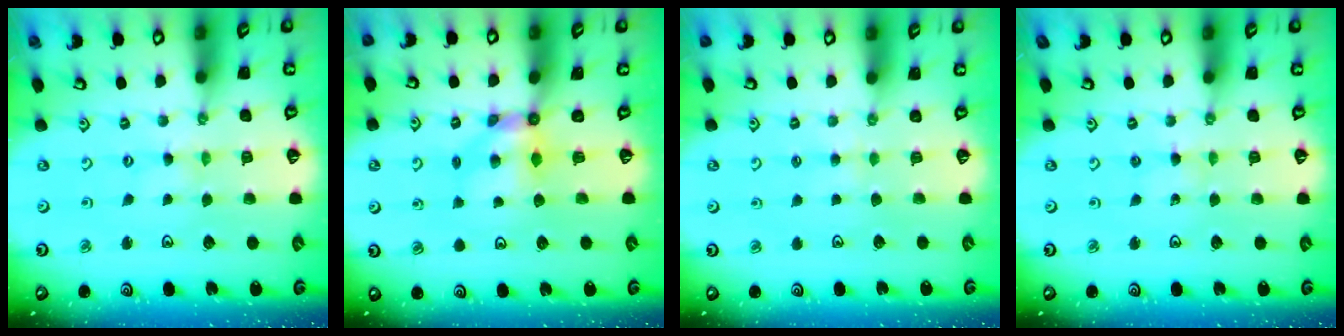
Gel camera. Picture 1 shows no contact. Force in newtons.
{"total": 5.1, "press": 5.1, "slide": 0.2}
{"total": 1.9, "press": 1.9, "slide": 0.4}
{"total": 2.4, "press": 2.3, "slide": 0.3}